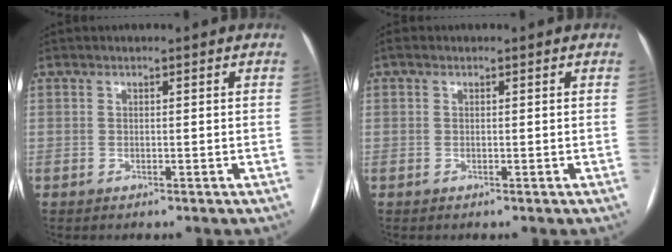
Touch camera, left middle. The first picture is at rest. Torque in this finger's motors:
{"motor_torque": [0.20, -0.62, 0.19, 0.02]}